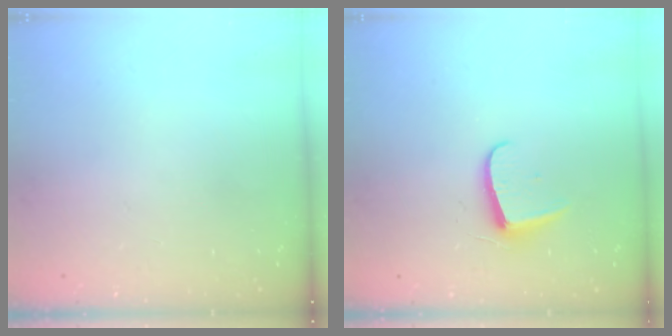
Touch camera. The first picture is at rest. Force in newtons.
{"total": 6.8, "press": 6.8, "slide": 0.7}